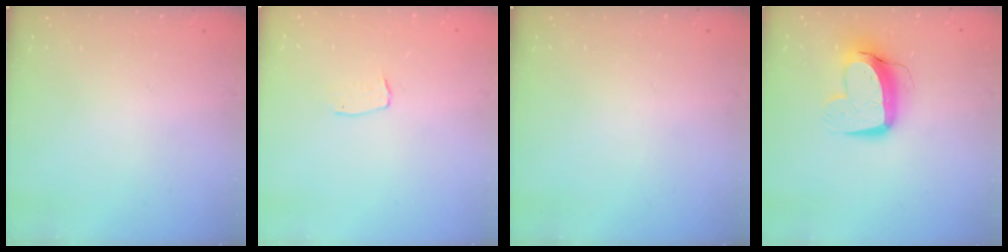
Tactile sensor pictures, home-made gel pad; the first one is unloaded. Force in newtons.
{"total": 4.0, "press": 3.9, "slide": 0.2}
{"total": 0.0}
{"total": 11.3, "press": 11.2, "slide": 1.1}